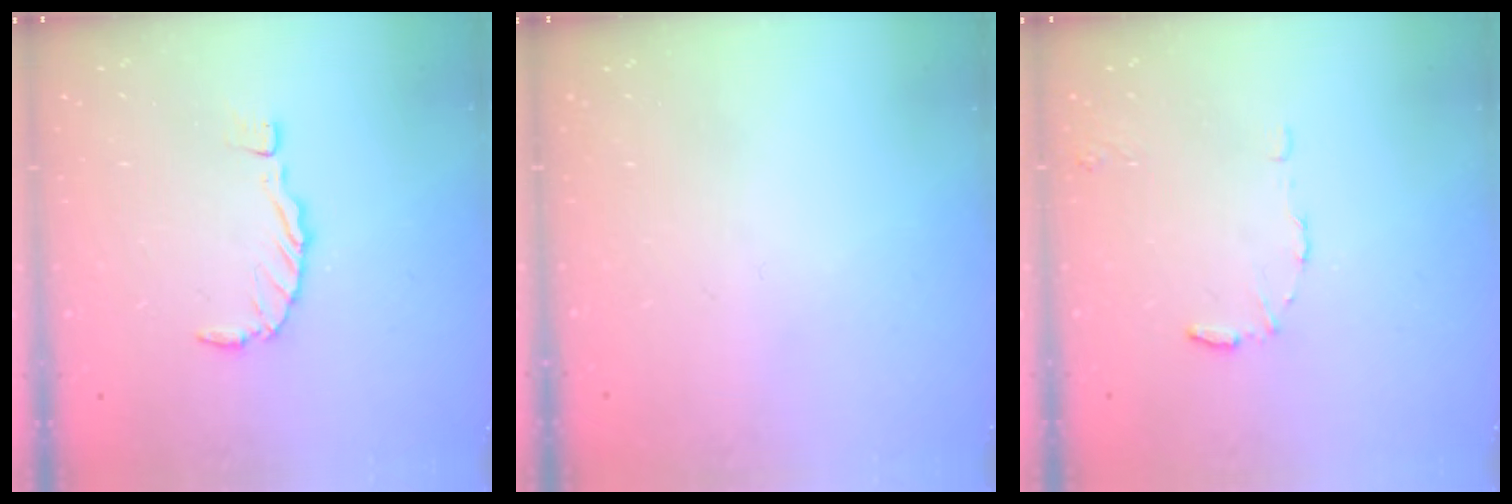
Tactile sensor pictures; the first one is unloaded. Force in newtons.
{"total": 0.0}
{"total": 5.2, "press": 5.1, "slide": 0.3}